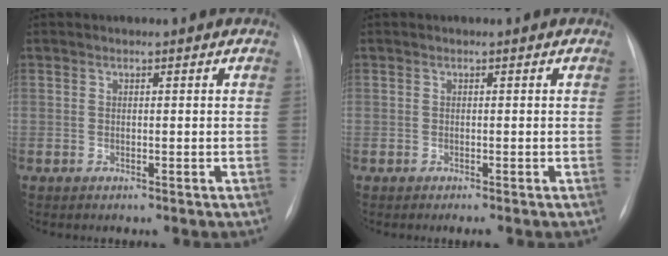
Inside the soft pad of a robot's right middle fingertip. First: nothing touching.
{"total": 0.6, "force": [-0.4, -0.1, 0.4], "torque": [-0.006, -0.002, -0.008]}